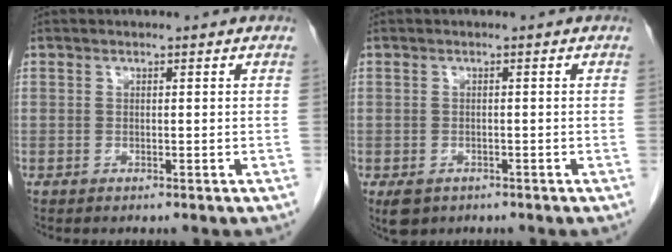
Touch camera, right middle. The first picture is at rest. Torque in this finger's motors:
{"motor_torque": [0.43, -0.22, 0.13, 0.03]}